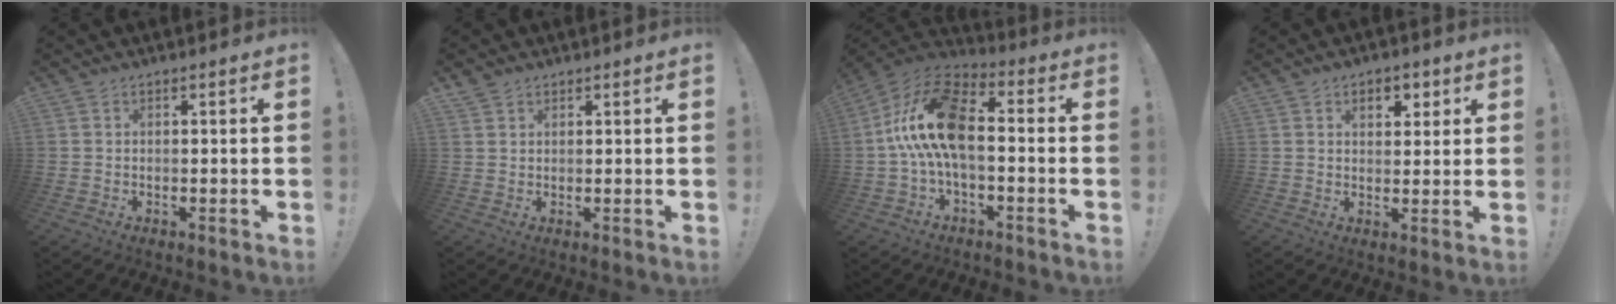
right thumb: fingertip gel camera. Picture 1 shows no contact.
{"total": 1.9, "force": [1.6, 1.0, 0.4], "torque": [-0.003, -0.010, 0.030]}
{"total": 17.1, "force": [-0.1, 8.6, 14.9], "torque": [-0.285, 0.018, 0.002]}
{"total": 5.9, "force": [2.6, 4.0, 3.5], "torque": [-0.038, -0.005, 0.043]}